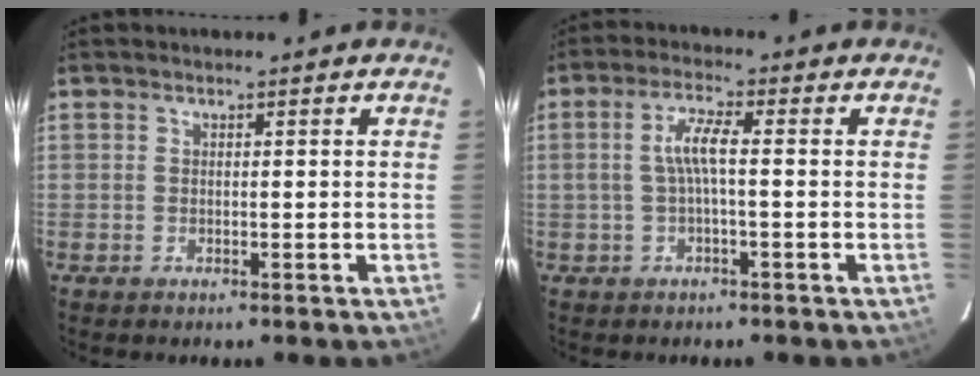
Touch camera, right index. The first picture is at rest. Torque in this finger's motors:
{"motor_torque": [0.51, -0.16, 0.41, 0.09]}